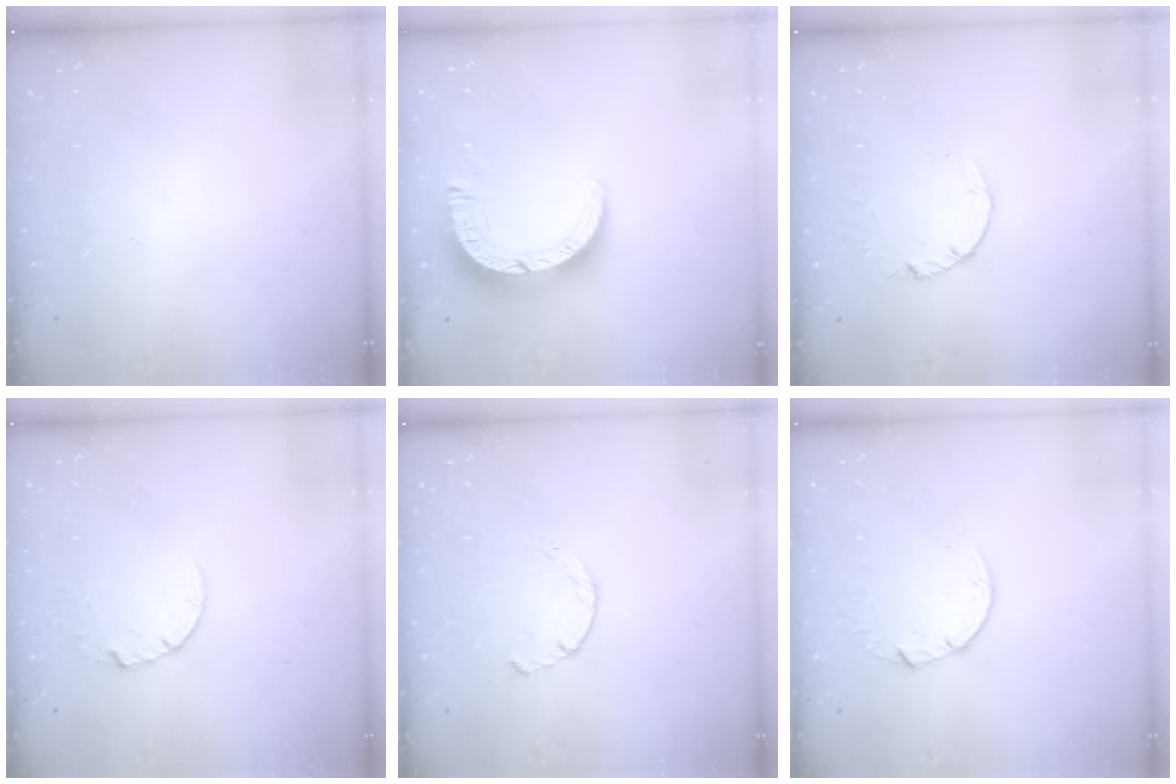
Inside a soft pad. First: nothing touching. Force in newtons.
{"total": 9.1, "press": 9.1, "slide": 1.1}
{"total": 1.0, "press": 0.9, "slide": 0.3}
{"total": 2.7, "press": 2.7, "slide": 0.2}
{"total": 2.2, "press": 2.2, "slide": 0.4}
{"total": 3.7, "press": 3.7, "slide": 0.5}